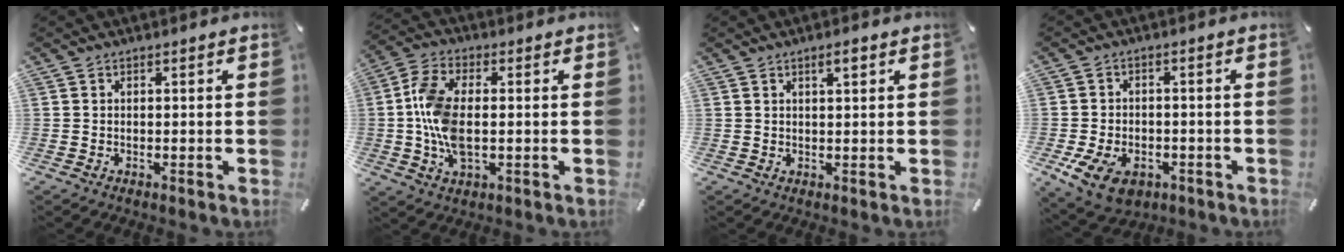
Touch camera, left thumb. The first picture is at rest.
{"total": 10.5, "force": [0.0, 5.6, 8.9], "torque": [-0.203, -0.002, -0.003]}
{"total": 2.5, "force": [1.3, 0.8, 2.0], "torque": [-0.033, 0.000, 0.019]}
{"total": 8.4, "force": [-3.7, 5.9, 4.7], "torque": [-0.105, 0.014, -0.064]}